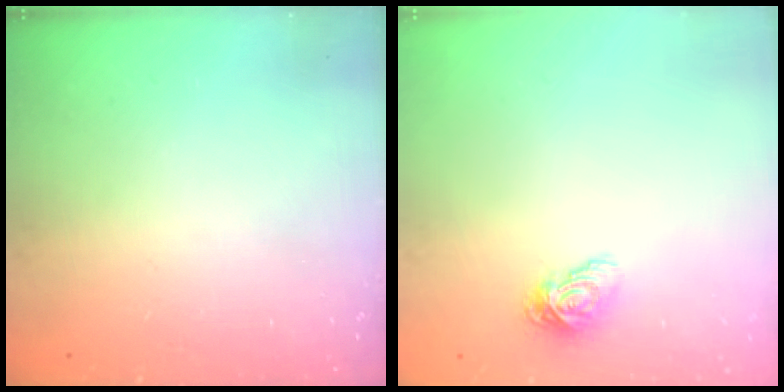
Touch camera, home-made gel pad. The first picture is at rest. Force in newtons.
{"total": 7.4, "press": 7.4, "slide": 0.1}